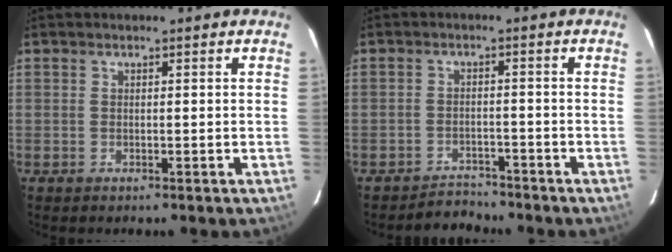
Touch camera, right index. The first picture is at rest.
{"total": 3.3, "force": [-3.1, 0.8, -0.9], "torque": [0.016, -0.004, -0.049]}